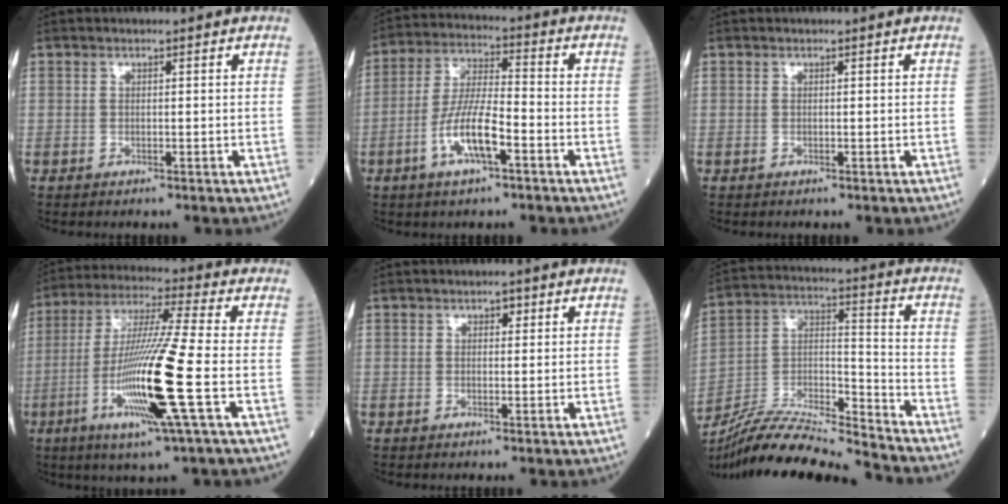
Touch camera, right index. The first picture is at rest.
{"total": 9.3, "force": [-3.8, 2.0, 8.3], "torque": [-0.167, 0.002, -0.072]}
{"total": 0.0}
{"total": 16.1, "force": [-4.4, -1.0, 15.5], "torque": [-0.312, -0.019, -0.090]}
{"total": 1.1, "force": [0.5, 0.6, 0.7], "torque": [-0.007, 0.002, 0.006]}
{"total": 18.7, "force": [-17.7, -0.2, 6.0], "torque": [-0.116, 0.007, -0.313]}